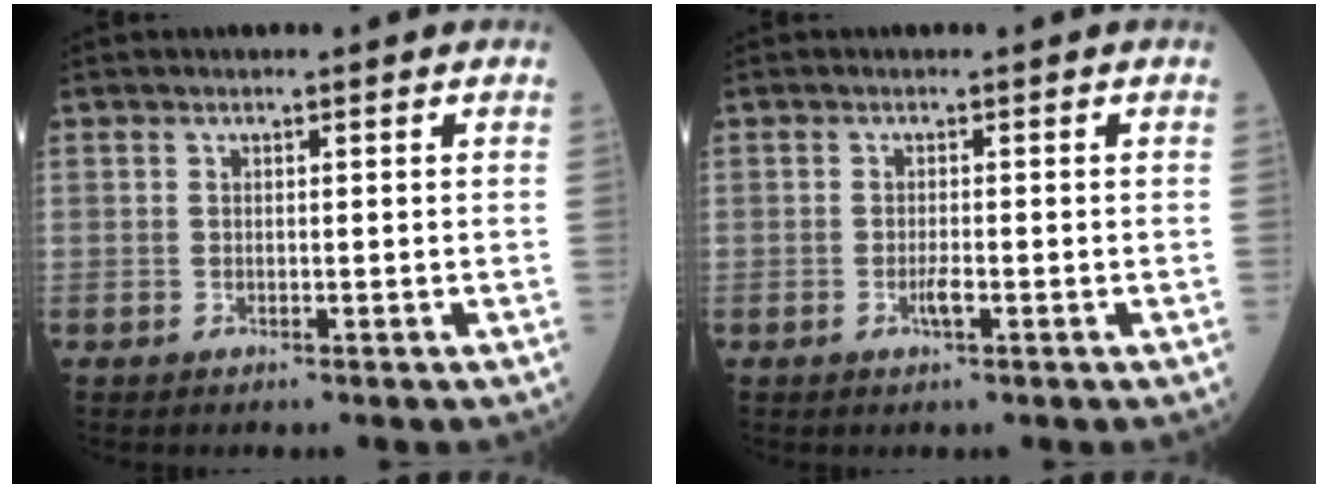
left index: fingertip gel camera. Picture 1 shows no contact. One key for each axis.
{"total": 1.2, "fx": -0.6, "fy": 0.1, "fz": 1.0, "tx": -0.023, "ty": -0.006, "tz": -0.009}